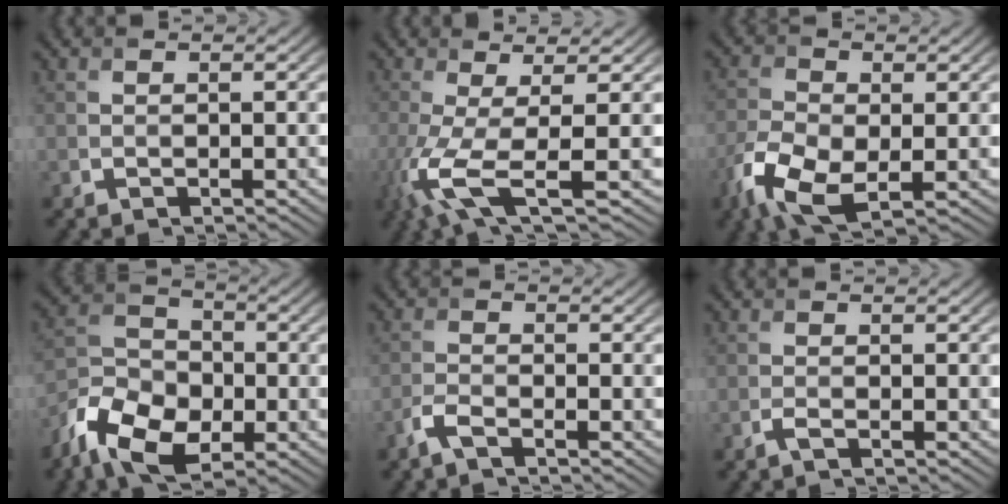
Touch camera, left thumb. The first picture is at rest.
{"total": 7.8, "force": [-1.9, 2.0, 7.3], "torque": [-0.155, -0.015, -0.044]}
{"total": 8.8, "force": [-3.6, 4.6, 6.5], "torque": [-0.155, -0.020, -0.074]}
{"total": 10.8, "force": [-6.1, 6.3, 6.3], "torque": [-0.136, -0.016, -0.130]}
{"total": 2.4, "force": [-1.8, 0.5, 1.5], "torque": [-0.037, -0.002, -0.046]}
{"total": 1.0, "force": [-0.7, 0.2, 0.8], "torque": [-0.018, 0.001, -0.015]}